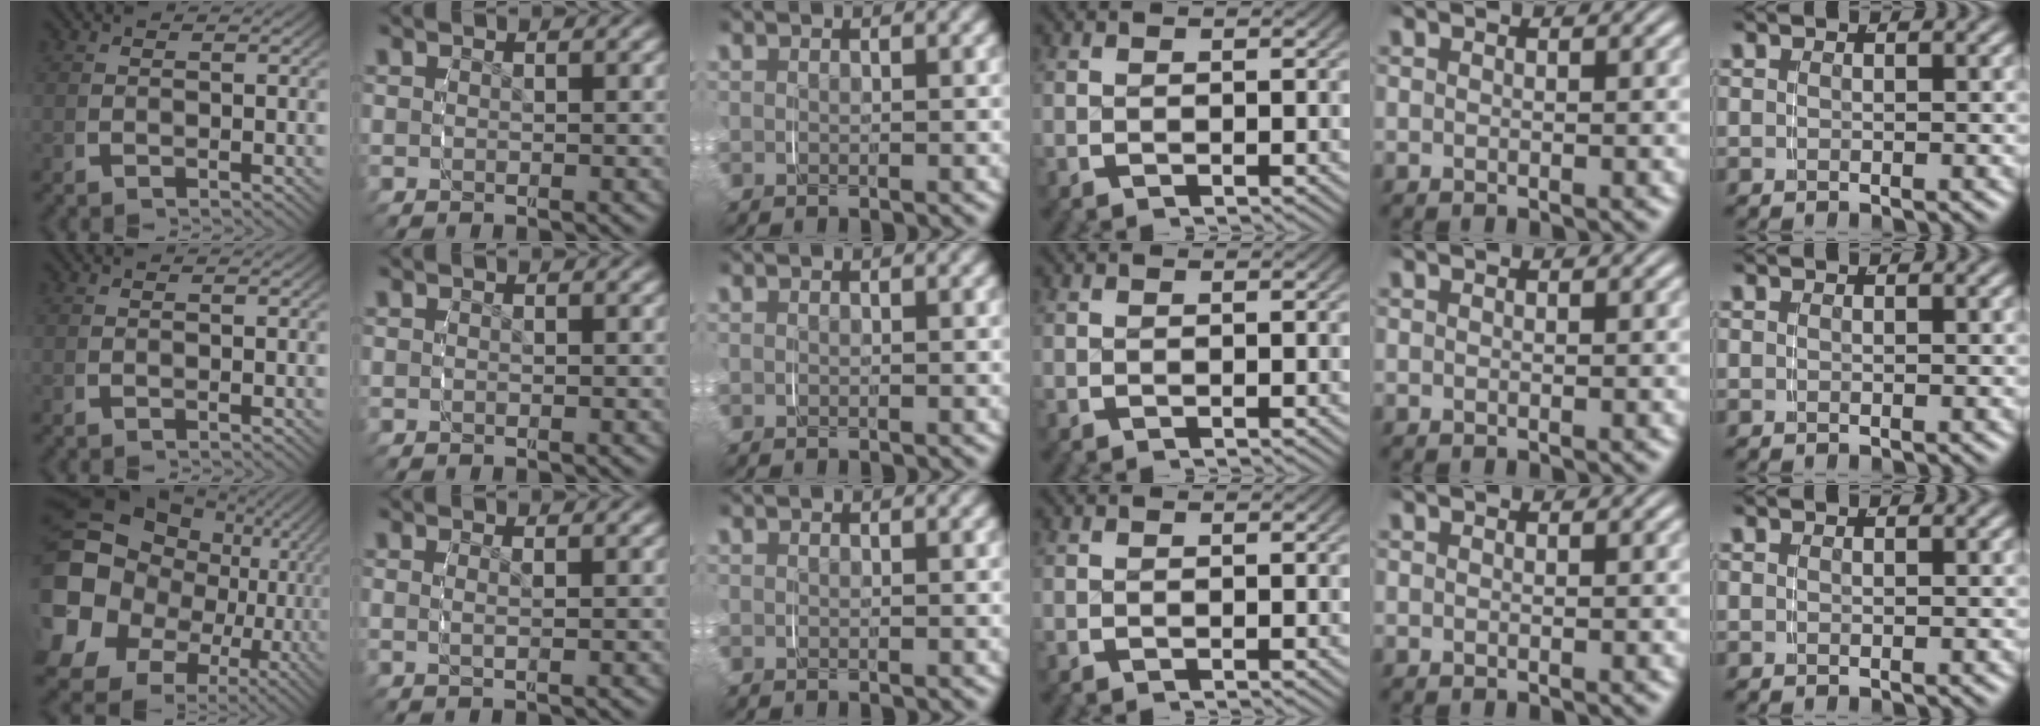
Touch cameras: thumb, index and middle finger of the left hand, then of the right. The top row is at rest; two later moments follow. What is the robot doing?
{"motion": "grasp_and_lifting", "object": "napkin"}